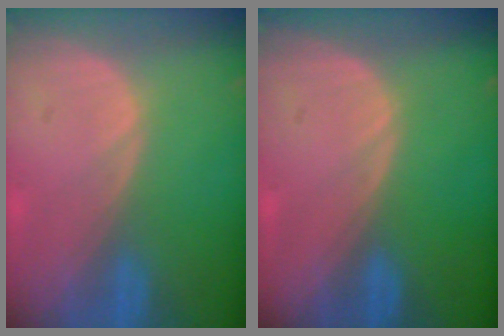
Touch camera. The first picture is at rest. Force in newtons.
{"total": 0.0}